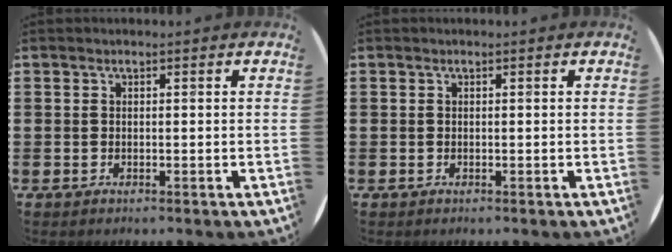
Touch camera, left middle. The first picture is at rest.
{"total": 0.0}